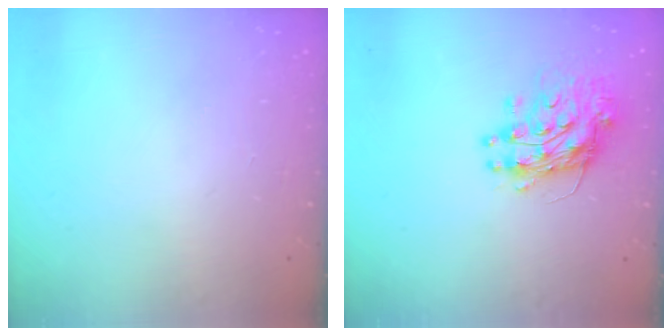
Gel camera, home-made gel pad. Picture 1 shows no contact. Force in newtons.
{"total": 11.7, "press": 11.6, "slide": 1.2}